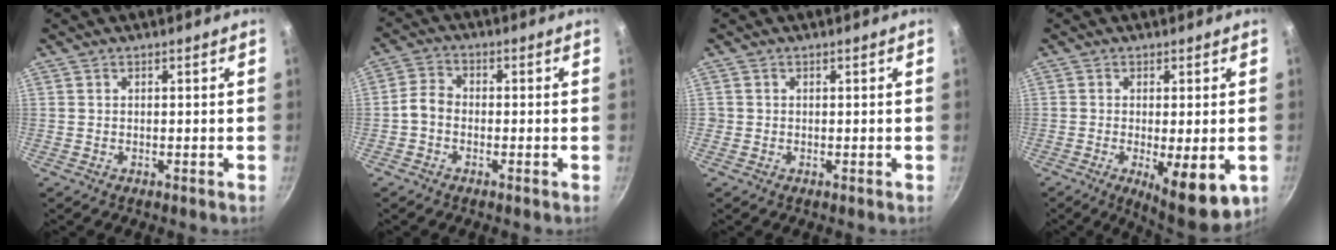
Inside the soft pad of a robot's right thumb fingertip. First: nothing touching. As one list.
[{"total": 4.4, "force": [-1.1, 3.3, 2.8], "torque": [-0.047, 0.017, -0.031]}, {"total": 0.6, "force": [-0.1, 0.6, 0.0], "torque": [0.003, 0.004, -0.002]}, {"total": 11.2, "force": [-3.6, 3.6, 10.0], "torque": [-0.138, -0.019, -0.042]}]